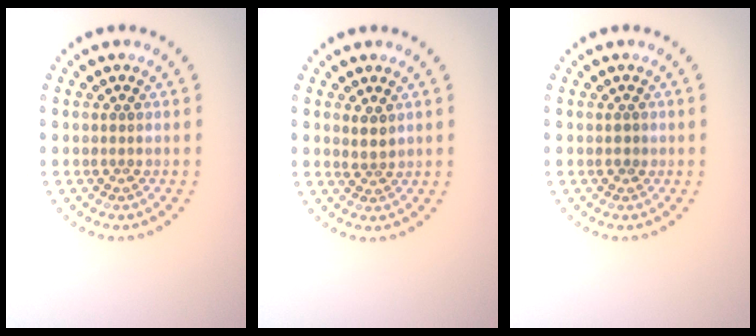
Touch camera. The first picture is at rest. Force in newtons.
{"total": 1.4, "press": 1.1, "slide": 0.8}
{"total": 0.7, "press": 0.7, "slide": 0.2}